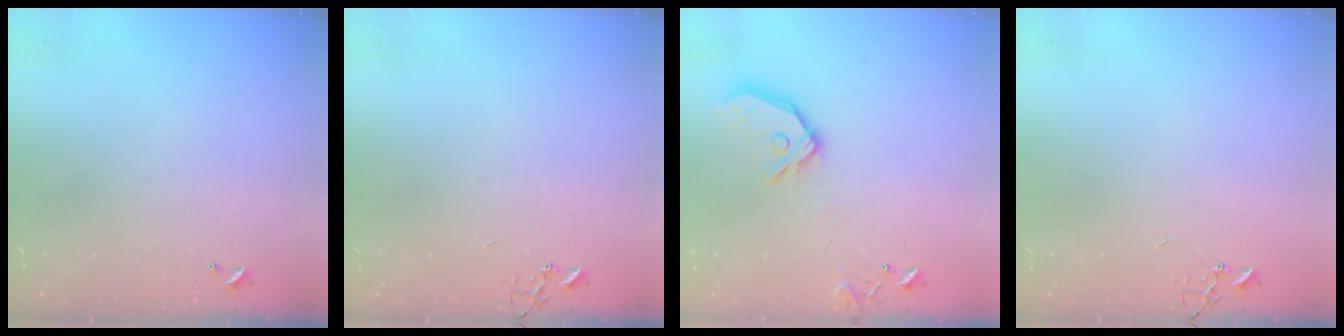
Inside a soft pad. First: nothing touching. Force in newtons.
{"total": 0.0}
{"total": 14.2, "press": 14.0, "slide": 2.3}
{"total": 0.0}